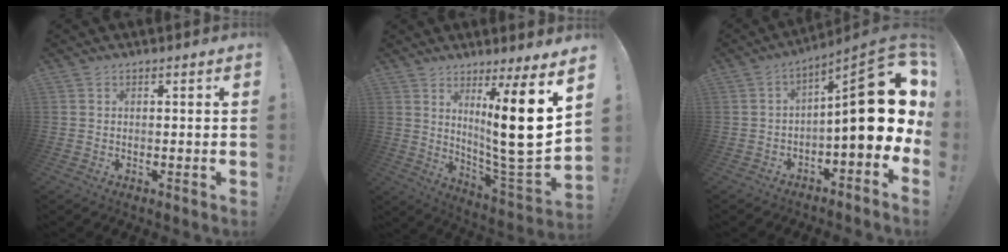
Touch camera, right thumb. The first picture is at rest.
{"total": 17.8, "force": [5.0, 1.5, 17.0], "torque": [-0.266, -0.056, 0.067]}
{"total": 19.5, "force": [1.2, 5.9, 18.5], "torque": [-0.259, -0.011, 0.015]}